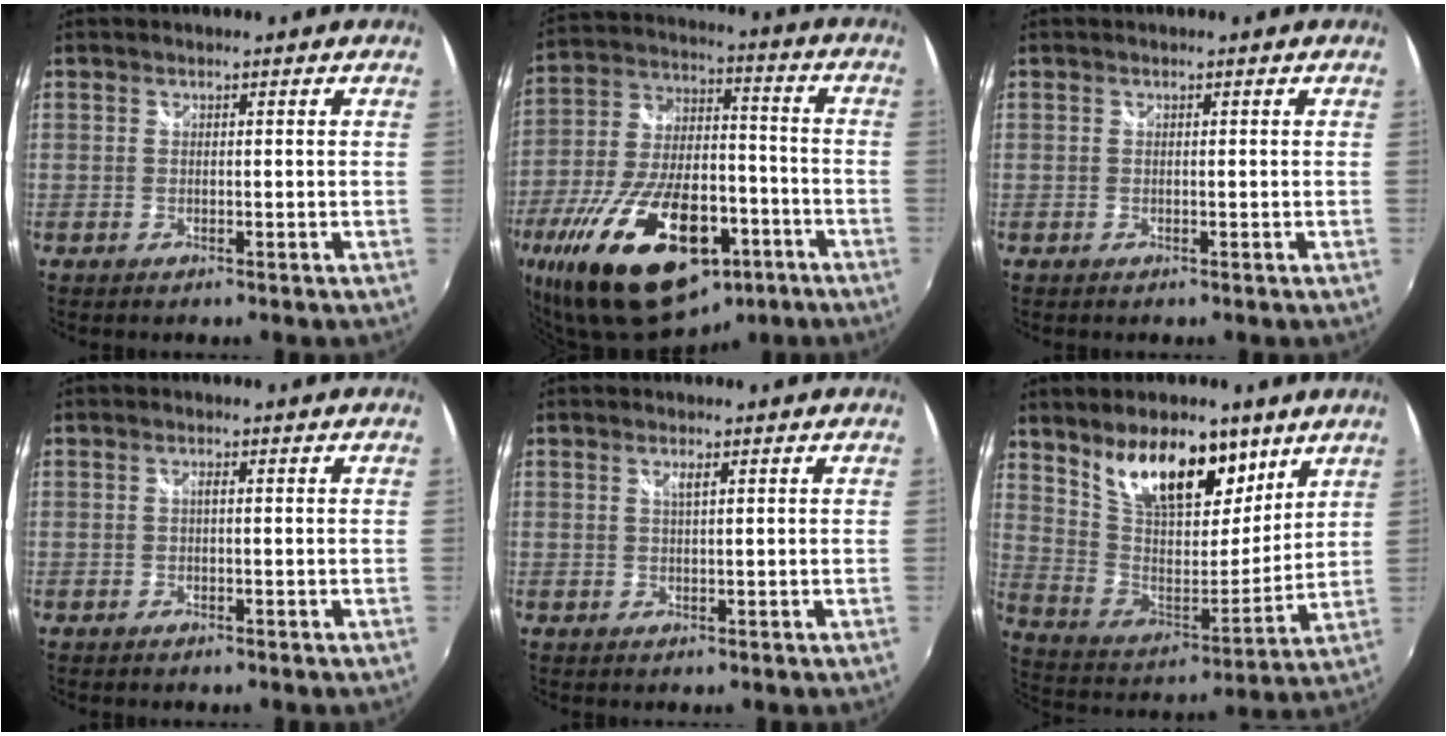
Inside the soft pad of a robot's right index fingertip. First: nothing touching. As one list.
[{"total": 27.9, "force": [-14.9, 13.7, 19.2], "torque": [-0.379, -0.019, -0.229]}, {"total": 0.0}, {"total": 0.7, "force": [0.0, 0.1, 0.7], "torque": [-0.013, 0.003, -0.003]}, {"total": 1.3, "force": [0.6, 0.0, 1.1], "torque": [-0.020, 0.000, 0.010]}, {"total": 19.2, "force": [11.6, 9.1, 12.3], "torque": [-0.214, 0.005, 0.211]}]